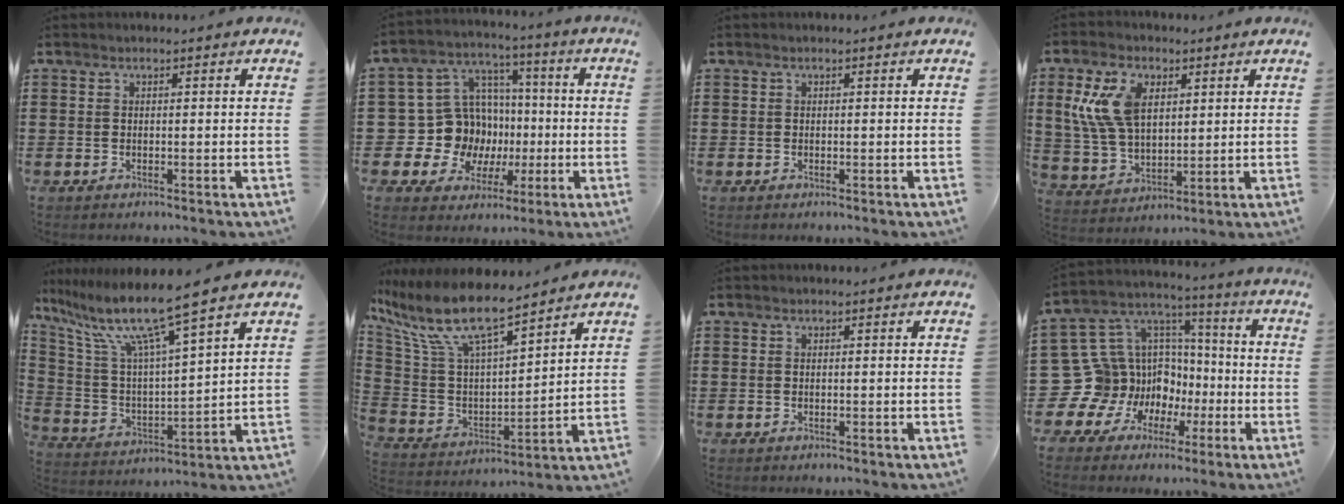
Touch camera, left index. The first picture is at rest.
{"total": 12.4, "force": [-0.9, 12.0, 3.1], "torque": [-0.112, -0.012, -0.001]}
{"total": 0.0}
{"total": 10.2, "force": [3.9, 6.1, 7.2], "torque": [-0.184, 0.005, 0.068]}
{"total": 10.8, "force": [8.3, -0.4, 6.9], "torque": [-0.164, -0.053, 0.133]}
{"total": 11.8, "force": [8.7, 2.8, 7.5], "torque": [-0.182, -0.051, 0.149]}
{"total": 0.0}
{"total": 13.9, "force": [-4.1, 13.1, 2.6], "torque": [-0.122, -0.020, -0.031]}